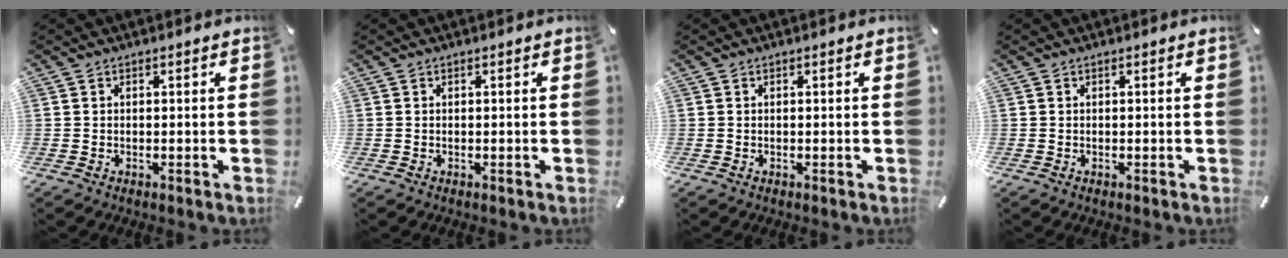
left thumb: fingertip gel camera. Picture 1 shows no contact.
{"total": 0.0}
{"total": 0.0}
{"total": 0.0}